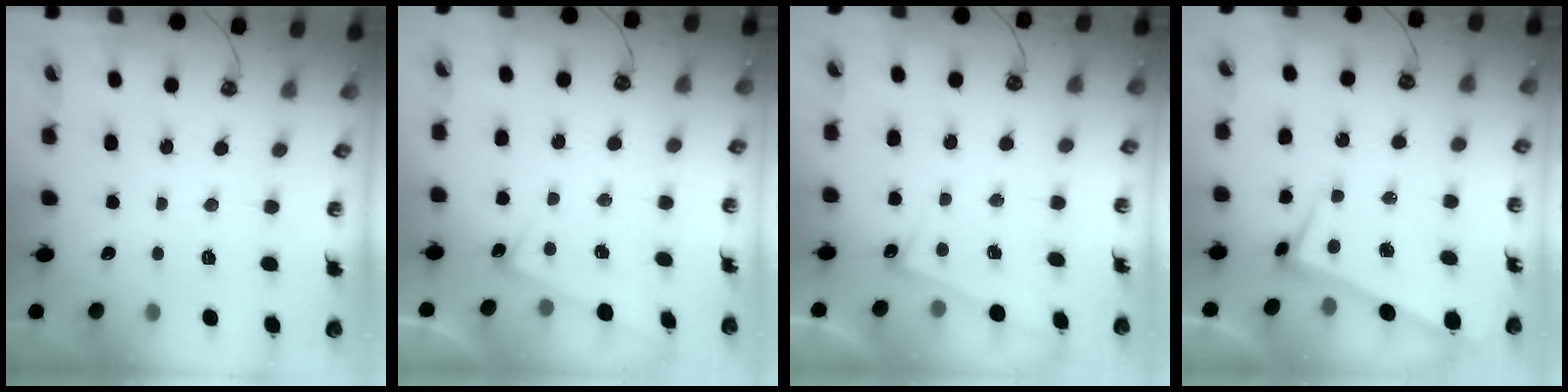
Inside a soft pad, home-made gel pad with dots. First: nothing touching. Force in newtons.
{"total": 7.2, "press": 7.2, "slide": 0.2}
{"total": 6.3, "press": 6.3, "slide": 0.2}
{"total": 2.0, "press": 1.9, "slide": 0.7}